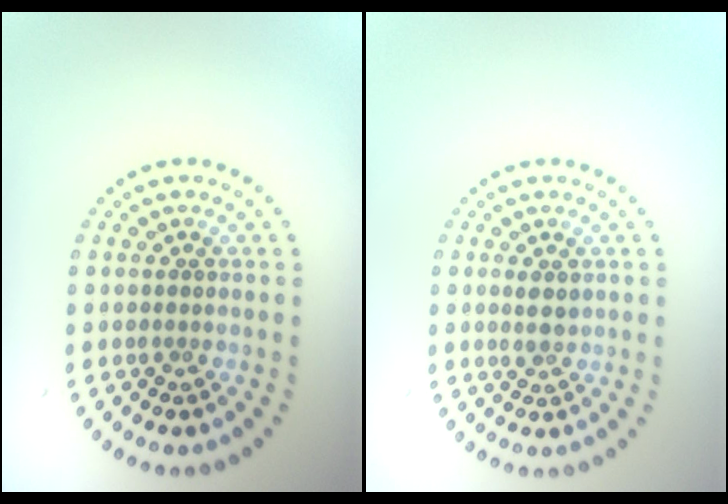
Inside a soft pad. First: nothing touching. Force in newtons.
{"total": 1.4, "press": 1.3, "slide": 0.5}